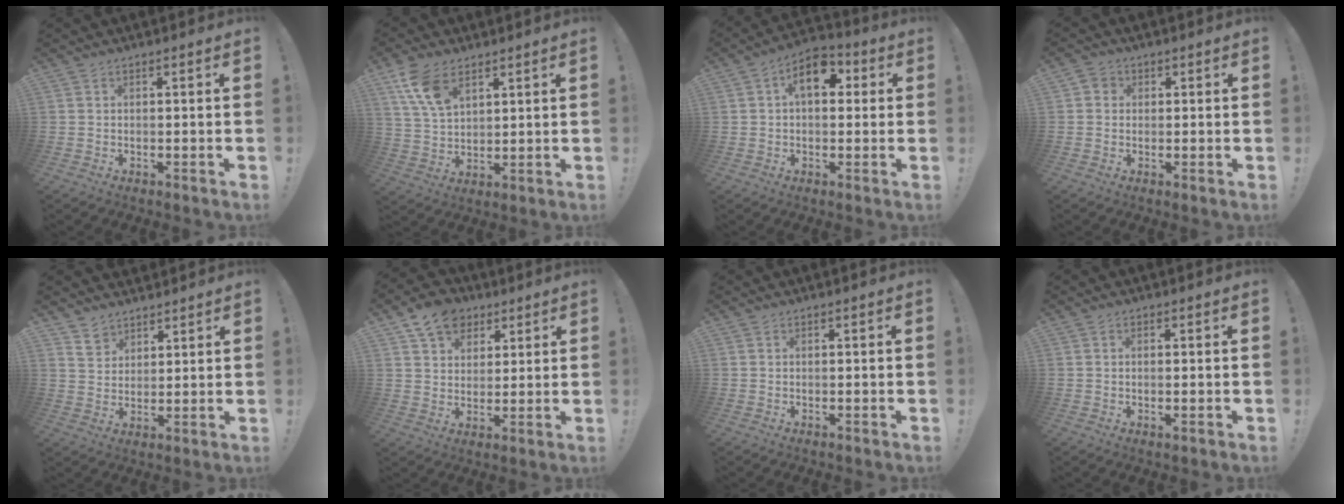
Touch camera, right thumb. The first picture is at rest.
{"total": 10.6, "force": [6.4, 5.8, 6.1], "torque": [-0.108, -0.023, 0.126]}
{"total": 10.5, "force": [3.0, 6.3, 7.9], "torque": [-0.111, 0.005, 0.052]}
{"total": 2.8, "force": [0.4, 2.6, 1.0], "torque": [-0.015, 0.007, 0.008]}
{"total": 5.7, "force": [4.7, 3.2, 0.4], "torque": [0.000, -0.039, 0.089]}
{"total": 11.1, "force": [6.6, 8.1, 3.9], "torque": [-0.060, -0.035, 0.128]}
{"total": 0.0}
{"total": 1.1, "force": [0.0, 0.2, 1.1], "torque": [-0.012, -0.003, -0.001]}